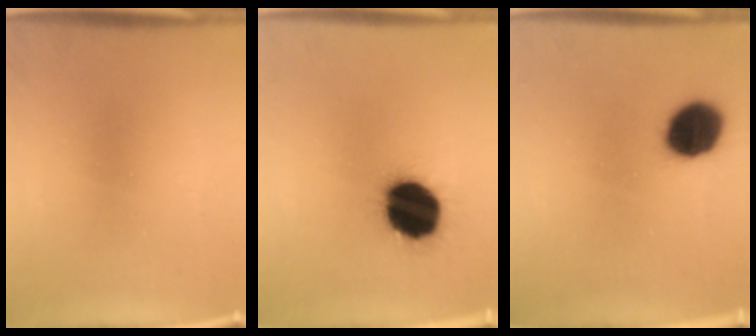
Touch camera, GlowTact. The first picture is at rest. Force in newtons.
{"total": 19.4}
{"total": 12.2}